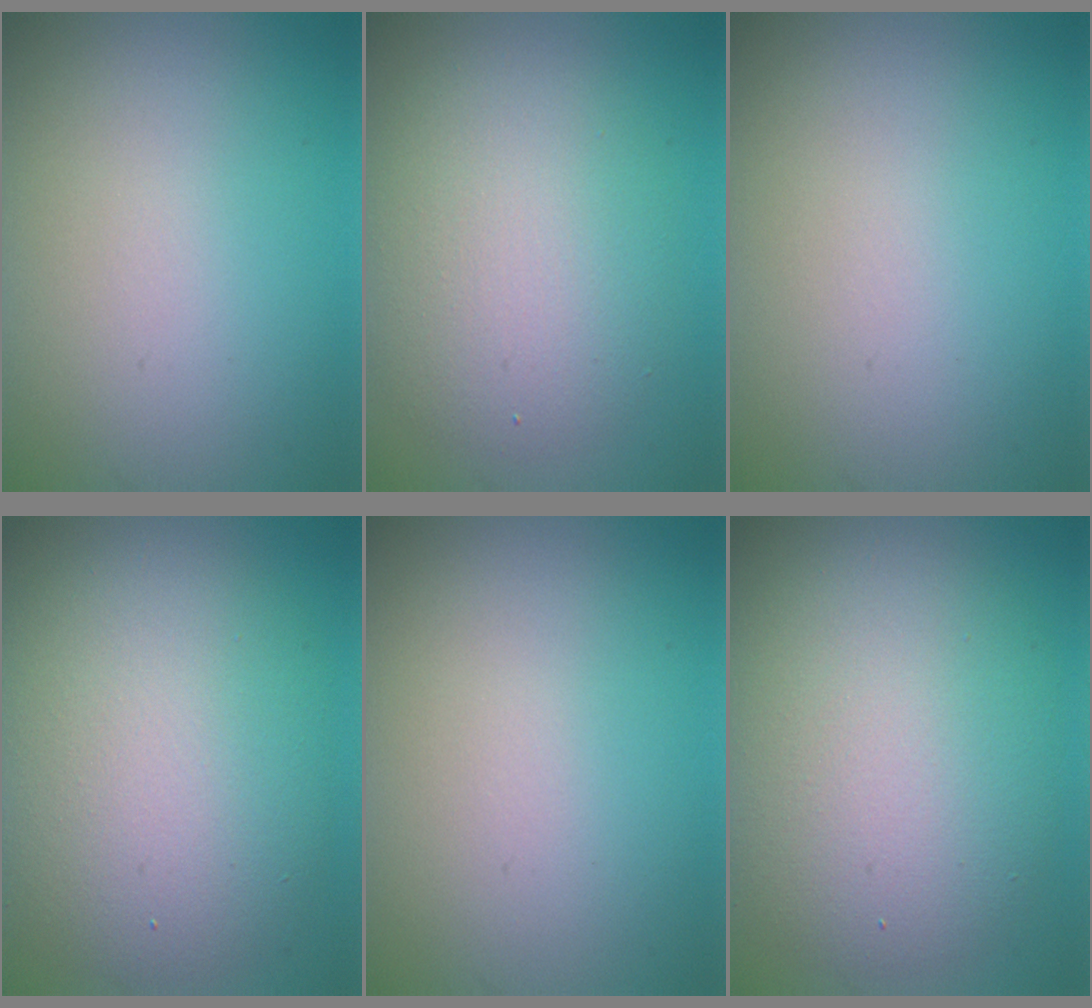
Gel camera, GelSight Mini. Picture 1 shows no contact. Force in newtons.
{"total": 5.6, "press": 5.6, "slide": 0.2}
{"total": 0.0}
{"total": 9.3, "press": 9.3, "slide": 0.5}
{"total": 0.0}
{"total": 9.3, "press": 9.3, "slide": 0.7}